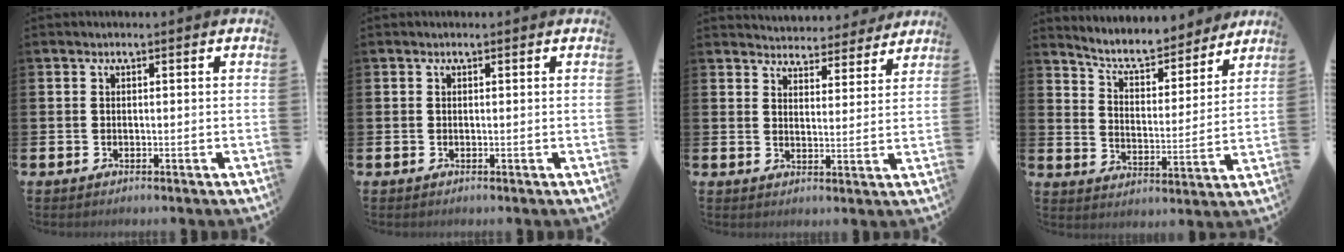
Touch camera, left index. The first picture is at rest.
{"total": 0.0}
{"total": 4.5, "force": [4.4, 0.9, -0.2], "torque": [-0.005, -0.038, 0.074]}
{"total": 7.0, "force": [6.5, 1.7, 1.9], "torque": [-0.067, -0.053, 0.108]}